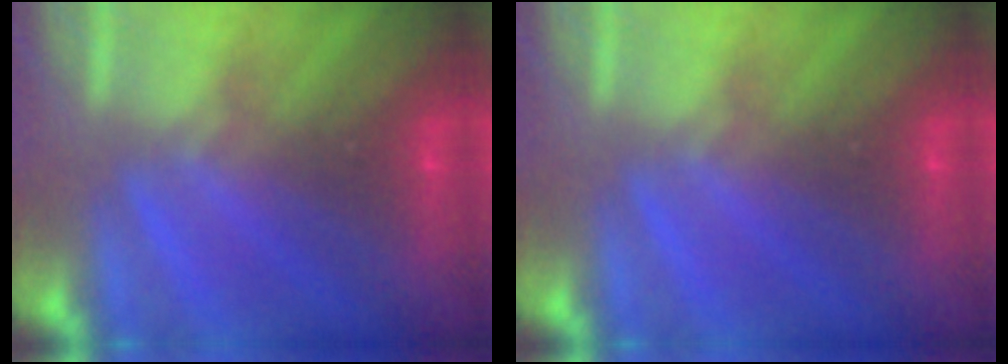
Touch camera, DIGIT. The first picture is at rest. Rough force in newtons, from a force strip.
{"total": 0.0}